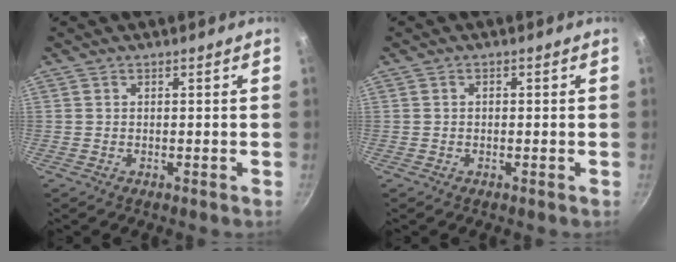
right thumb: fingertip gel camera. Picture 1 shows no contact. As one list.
[{"total": 0.7, "force": [0.0, 0.6, 0.5], "torque": [-0.006, 0.005, 0.000]}]